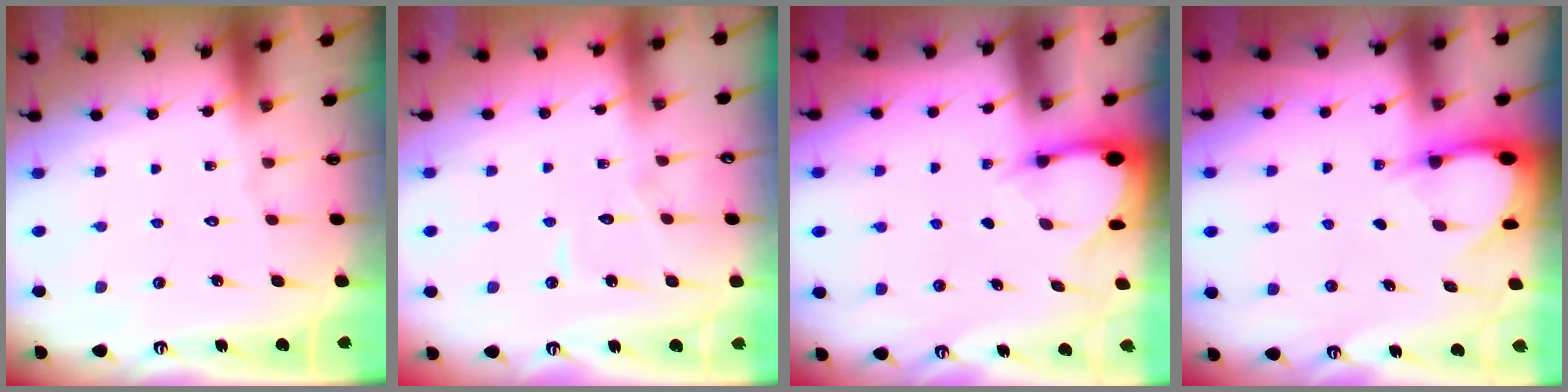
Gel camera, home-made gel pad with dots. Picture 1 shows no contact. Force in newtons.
{"total": 3.3, "press": 3.3, "slide": 0.2}
{"total": 3.0, "press": 3.0, "slide": 0.2}
{"total": 3.3, "press": 3.3, "slide": 0.1}